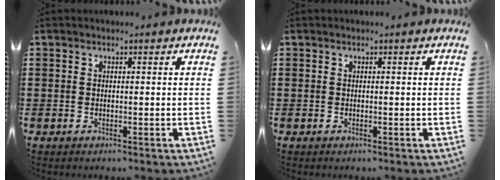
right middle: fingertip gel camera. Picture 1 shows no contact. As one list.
[{"total": 0.0}]